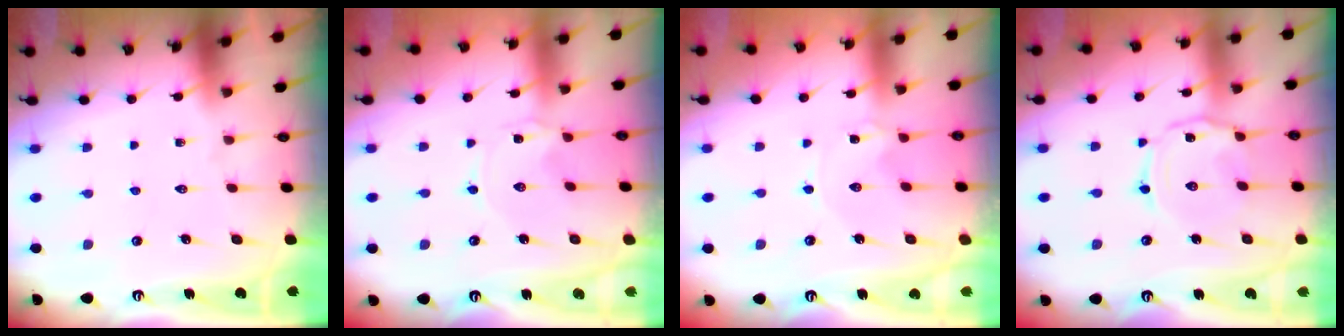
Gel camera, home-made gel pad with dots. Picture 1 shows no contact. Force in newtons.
{"total": 0.0}
{"total": 0.0}
{"total": 3.4, "press": 3.3, "slide": 0.5}